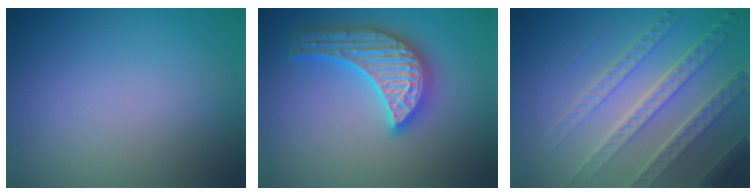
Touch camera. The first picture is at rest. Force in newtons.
{"total": 5.5, "press": 5.5, "slide": 0.6}
{"total": 7.4, "press": 5.1, "slide": 5.4}